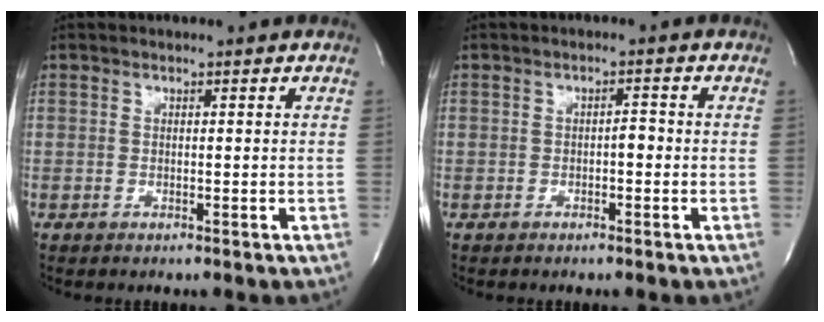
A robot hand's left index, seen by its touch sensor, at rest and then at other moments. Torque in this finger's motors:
{"motor_torque": [0.09, -0.07, -0.01, 0.00]}